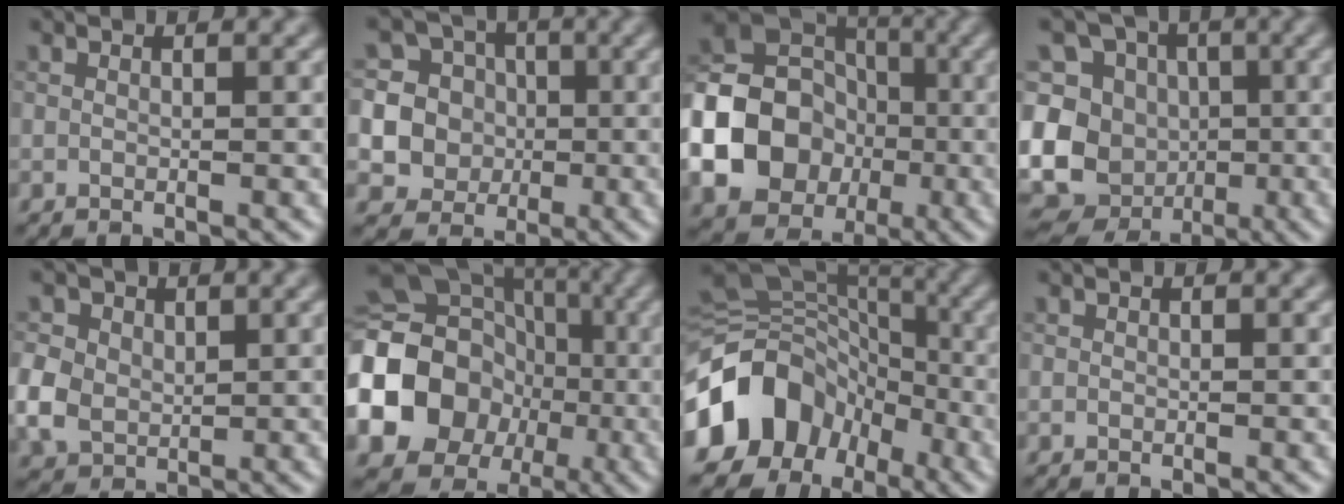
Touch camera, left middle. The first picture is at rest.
{"total": 12.6, "force": [0.1, 12.2, 3.1], "torque": [-0.113, 0.008, 0.004]}
{"total": 18.2, "force": [-4.2, 16.2, 7.2], "torque": [-0.165, -0.028, -0.107]}
{"total": 16.9, "force": [-4.1, 15.2, 6.1], "torque": [-0.144, 0.000, -0.085]}
{"total": 4.4, "force": [0.3, 3.8, 2.2], "torque": [-0.061, 0.004, 0.004]}
{"total": 18.1, "force": [-3.5, 15.8, 8.1], "torque": [-0.171, -0.009, -0.087]}
{"total": 12.8, "force": [-5.4, 9.8, 6.2], "torque": [-0.131, -0.004, -0.111]}
{"total": 0.0}